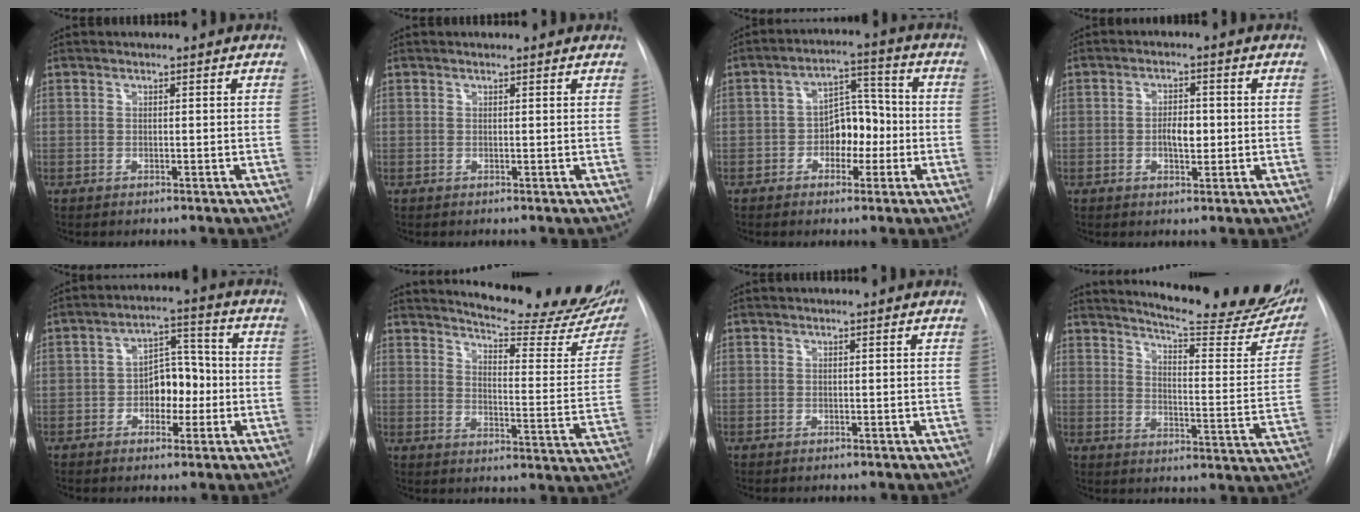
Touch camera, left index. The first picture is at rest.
{"total": 1.0, "force": [0.8, 0.4, 0.4], "torque": [-0.011, 0.009, -0.002]}
{"total": 7.3, "force": [-2.9, 4.3, 5.1], "torque": [-0.076, 0.022, -0.048]}
{"total": 3.9, "force": [-1.4, 1.9, 3.1], "torque": [-0.047, -0.001, -0.020]}
{"total": 7.3, "force": [-2.6, 4.2, 5.4], "torque": [-0.080, 0.020, -0.041]}
{"total": 21.2, "force": [18.9, 2.7, 9.2], "torque": [-0.124, -0.097, 0.220]}
{"total": 0.0}
{"total": 22.6, "force": [19.7, 2.9, 10.7], "torque": [-0.145, -0.088, 0.233]}